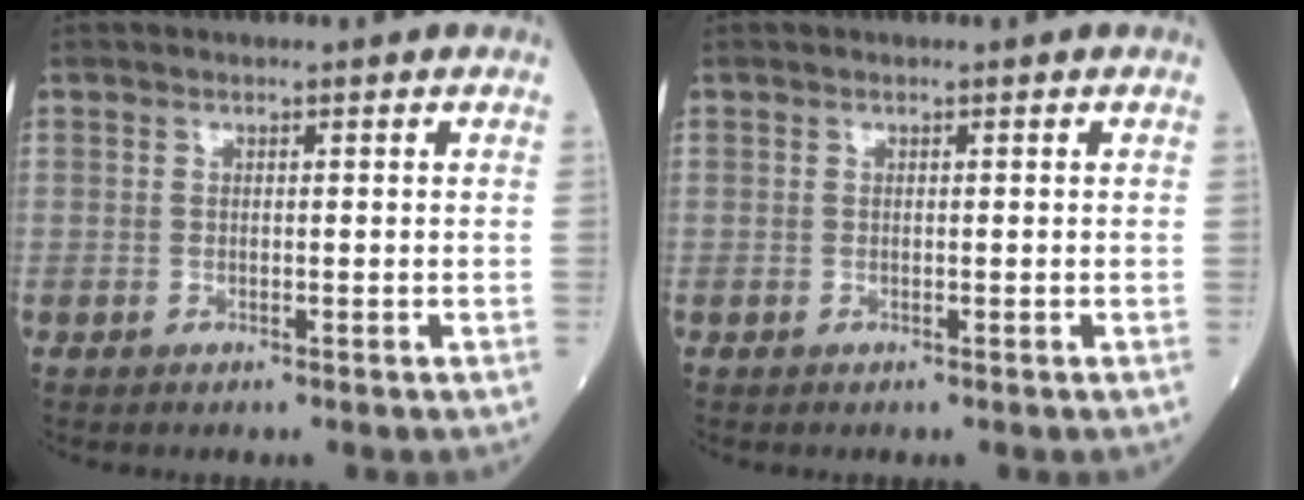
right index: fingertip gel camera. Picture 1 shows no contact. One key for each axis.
{"total": 0.0}